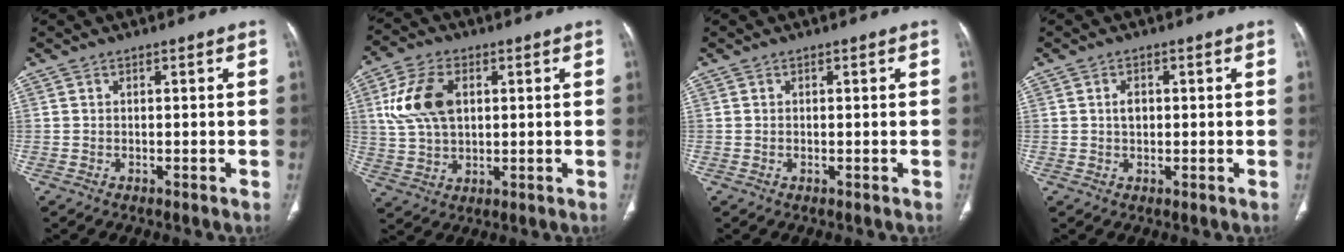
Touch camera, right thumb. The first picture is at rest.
{"total": 11.3, "force": [2.7, 7.3, 8.2], "torque": [-0.157, 0.000, 0.052]}
{"total": 0.0}
{"total": 2.3, "force": [0.3, 1.6, 1.6], "torque": [-0.025, 0.002, 0.005]}